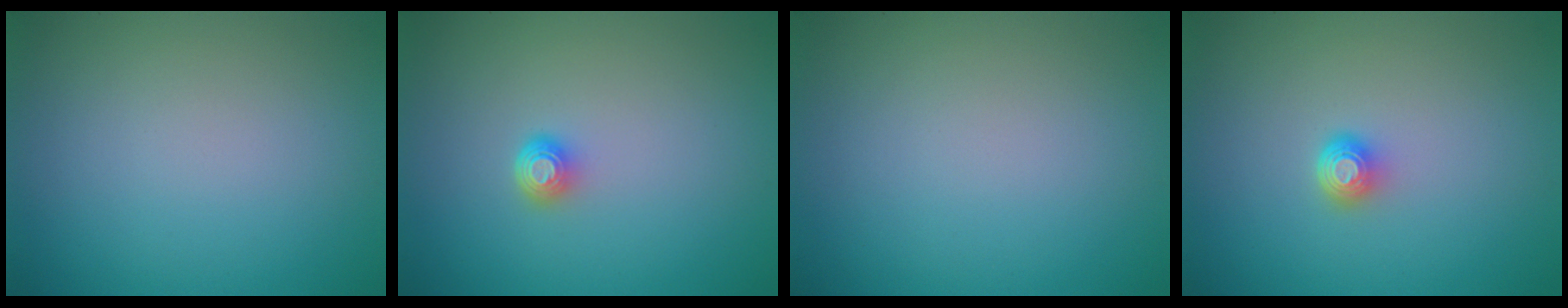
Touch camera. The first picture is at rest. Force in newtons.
{"total": 1.5, "press": 1.1, "slide": 1.1}
{"total": 0.0}
{"total": 1.6, "press": 1.2, "slide": 1.1}